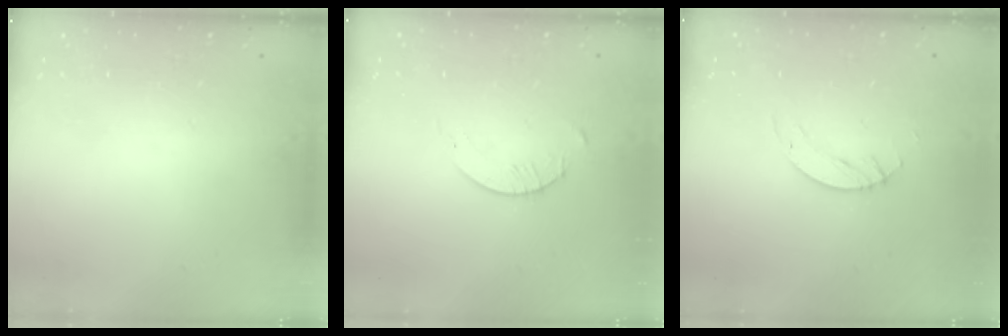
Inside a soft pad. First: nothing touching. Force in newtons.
{"total": 2.1, "press": 2.1, "slide": 0.3}
{"total": 4.5, "press": 4.5, "slide": 0.4}